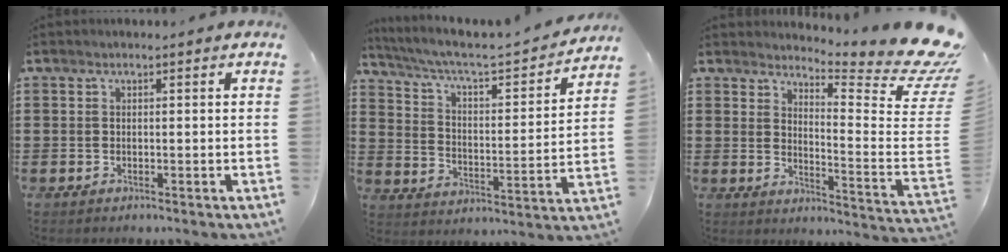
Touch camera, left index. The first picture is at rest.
{"total": 4.4, "force": [3.6, 0.7, 2.5], "torque": [-0.069, -0.034, 0.049]}
{"total": 7.6, "force": [6.7, 0.2, 3.6], "torque": [-0.067, -0.072, 0.113]}